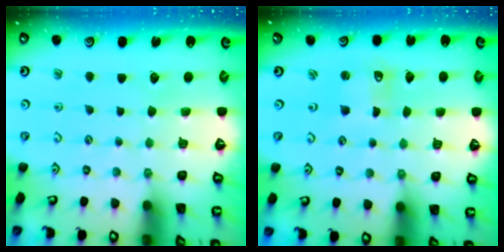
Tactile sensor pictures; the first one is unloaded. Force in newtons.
{"total": 1.9, "press": 1.9, "slide": 0.3}